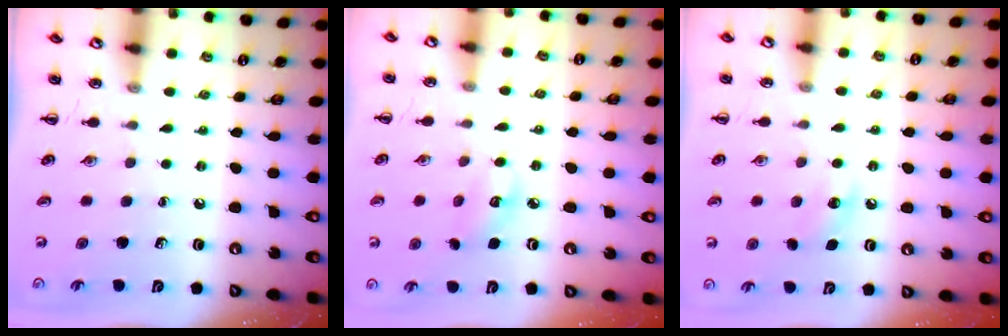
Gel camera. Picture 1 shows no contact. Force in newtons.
{"total": 4.0, "press": 3.9, "slide": 0.7}
{"total": 6.0, "press": 5.8, "slide": 1.6}